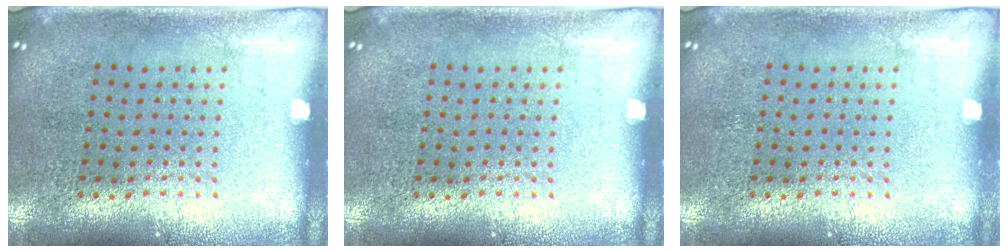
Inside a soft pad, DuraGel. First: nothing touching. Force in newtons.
{"total": 0.0}
{"total": 0.0}